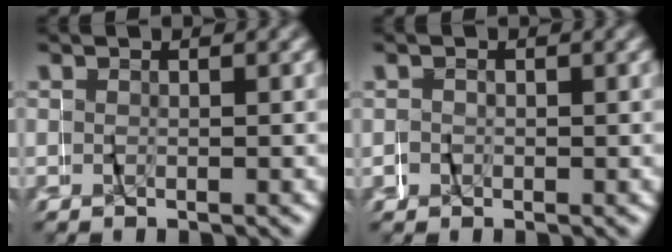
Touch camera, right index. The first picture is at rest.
{"total": 1.2, "force": [-0.4, 1.1, -0.1], "torque": [-0.002, -0.001, -0.008]}